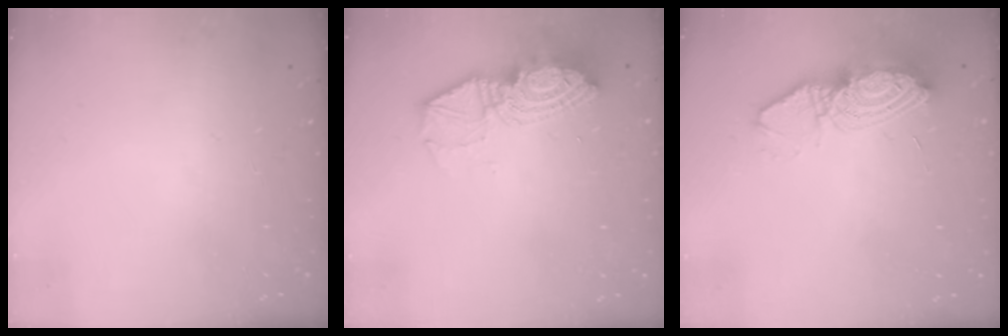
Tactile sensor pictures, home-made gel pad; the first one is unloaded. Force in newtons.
{"total": 13.6, "press": 13.5, "slide": 1.2}
{"total": 12.2, "press": 12.1, "slide": 0.9}